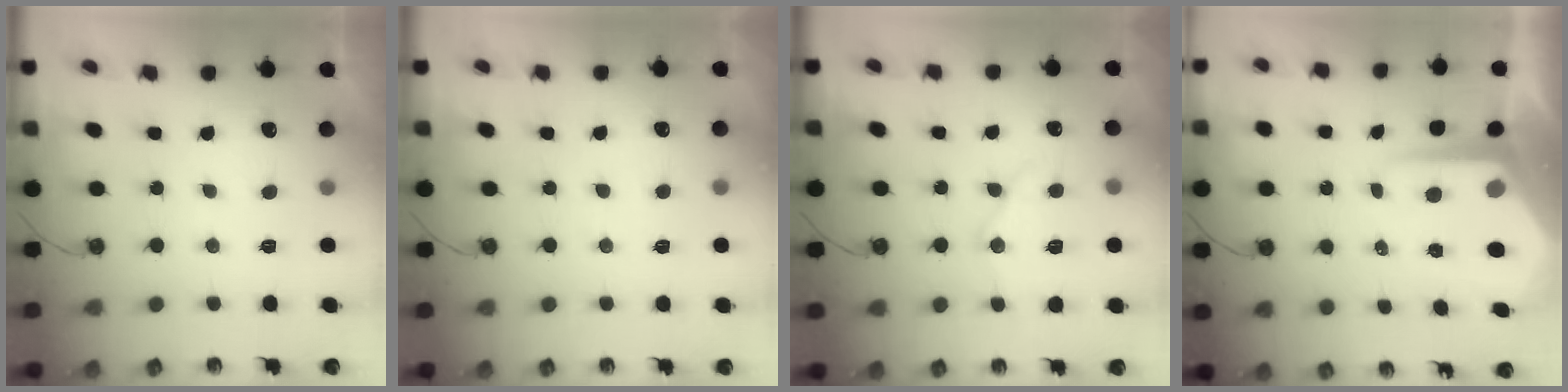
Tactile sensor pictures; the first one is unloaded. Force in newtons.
{"total": 3.1, "press": 3.1, "slide": 0.5}
{"total": 14.4, "press": 14.3, "slide": 1.4}
{"total": 10.5, "press": 10.4, "slide": 1.0}